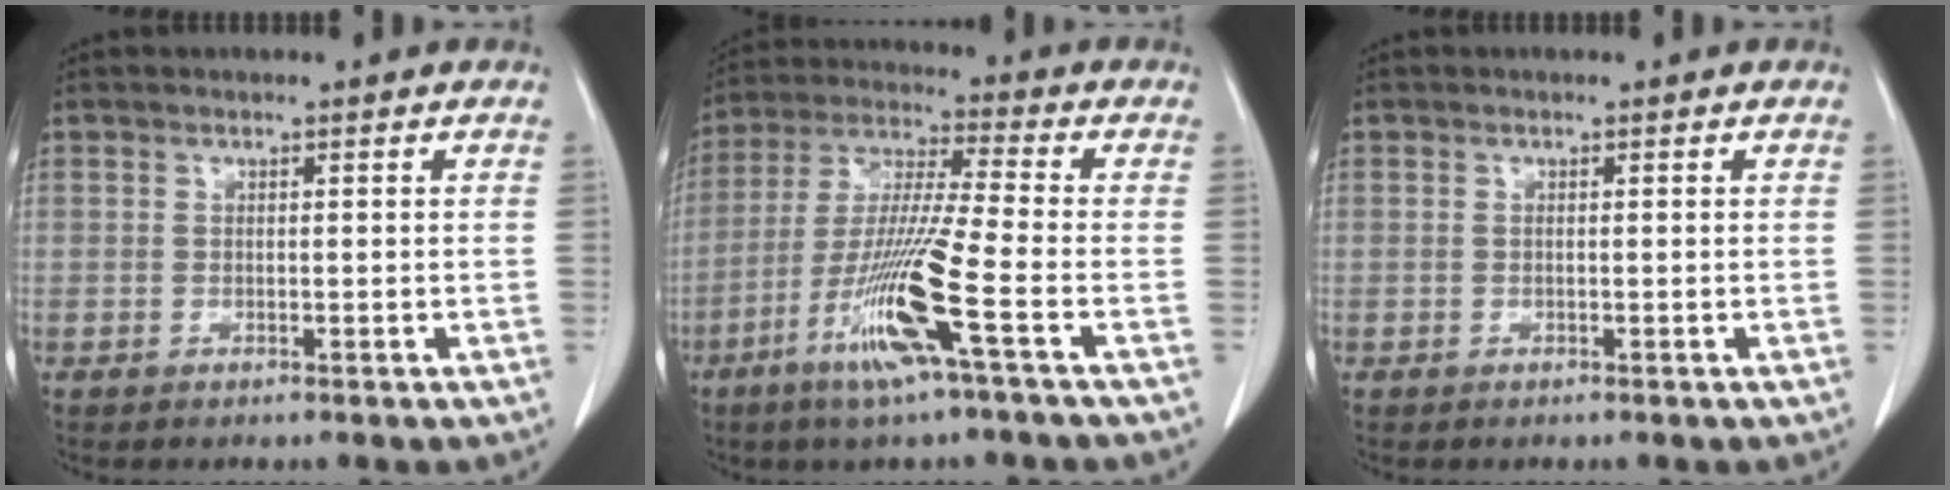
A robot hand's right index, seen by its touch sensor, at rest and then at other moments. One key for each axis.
{"total": 13.6, "fx": -5.9, "fy": -0.9, "fz": 12.3, "tx": -0.248, "ty": -0.021, "tz": -0.116}
{"total": 0.0}